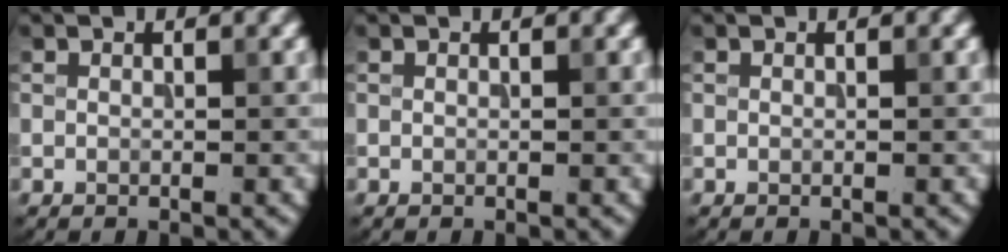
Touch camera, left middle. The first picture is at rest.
{"total": 0.0}
{"total": 0.0}